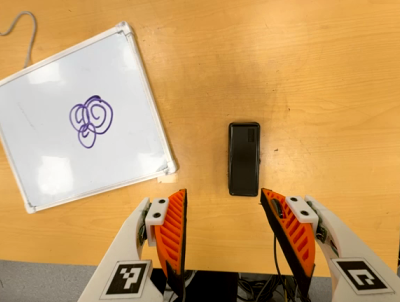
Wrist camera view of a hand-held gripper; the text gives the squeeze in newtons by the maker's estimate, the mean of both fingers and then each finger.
{"total": 0.0}